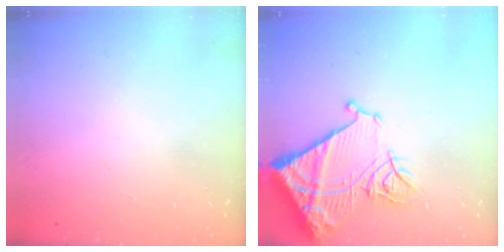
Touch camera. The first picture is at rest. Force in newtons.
{"total": 17.0, "press": 16.8, "slide": 2.0}